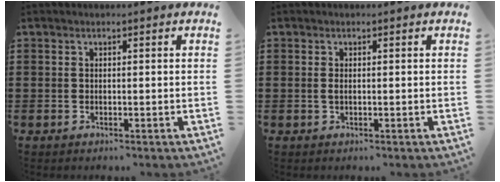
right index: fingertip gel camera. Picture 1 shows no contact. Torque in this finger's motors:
{"motor_torque": [2.14, 0.00, 0.09, 0.04]}